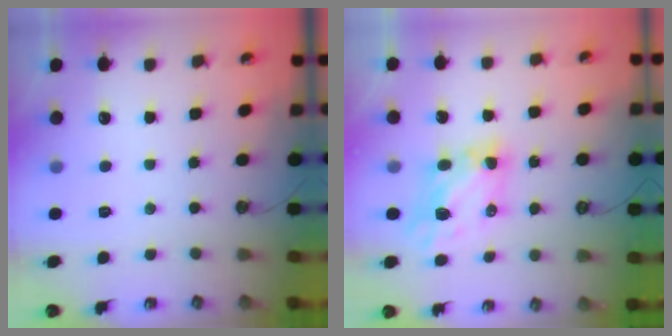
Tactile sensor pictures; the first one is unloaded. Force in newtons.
{"total": 5.8, "press": 5.8, "slide": 0.4}